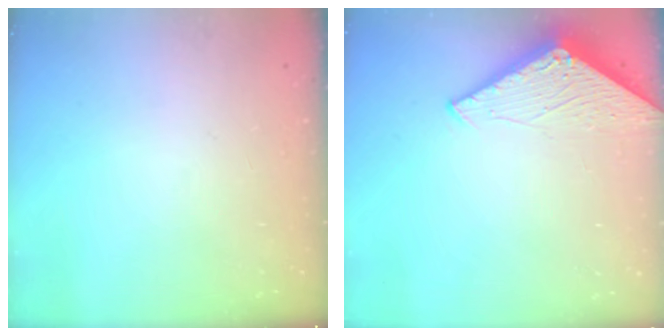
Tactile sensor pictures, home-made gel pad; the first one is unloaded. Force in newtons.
{"total": 2.8, "press": 2.8, "slide": 0.2}